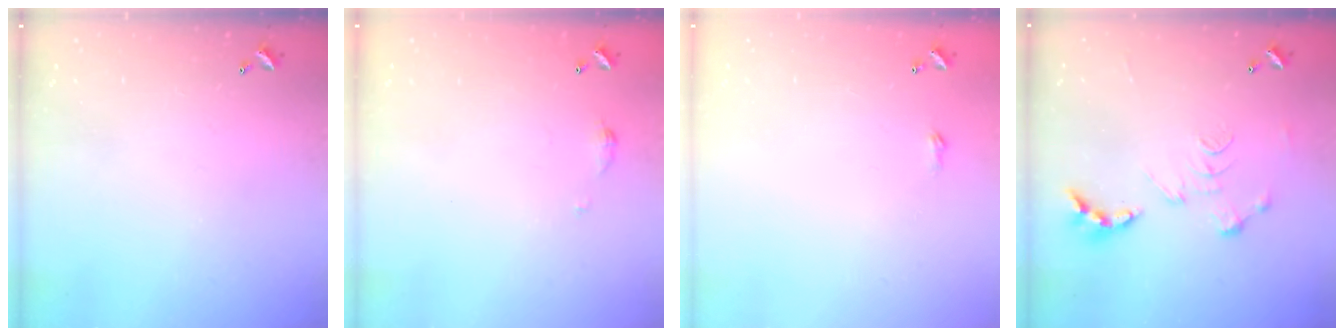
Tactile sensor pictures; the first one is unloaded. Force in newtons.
{"total": 3.5, "press": 3.5, "slide": 0.6}
{"total": 1.8, "press": 1.8, "slide": 0.3}
{"total": 0.0}